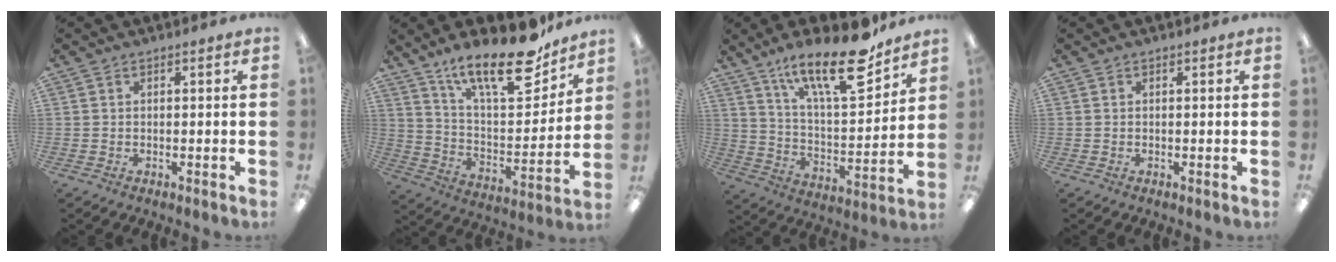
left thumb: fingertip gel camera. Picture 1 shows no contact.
{"total": 21.9, "force": [16.1, 7.3, 12.9], "torque": [-0.200, -0.107, 0.273]}
{"total": 20.7, "force": [14.7, 6.3, 13.2], "torque": [-0.211, -0.088, 0.242]}
{"total": 0.0}